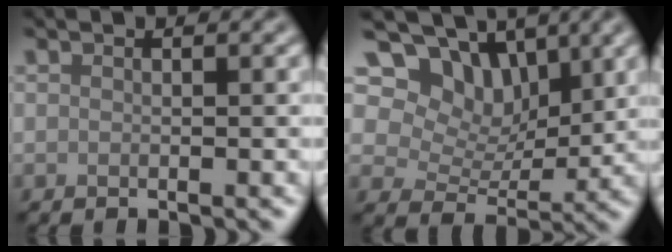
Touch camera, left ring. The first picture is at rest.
{"total": 7.0, "force": [4.1, 4.5, 3.5], "torque": [-0.047, -0.006, 0.054]}